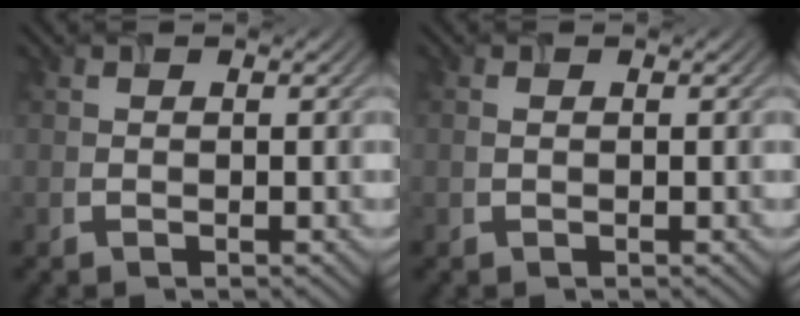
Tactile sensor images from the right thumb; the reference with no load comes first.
{"total": 0.6, "force": [0.1, 0.3, 0.5], "torque": [-0.015, 0.003, 0.002]}